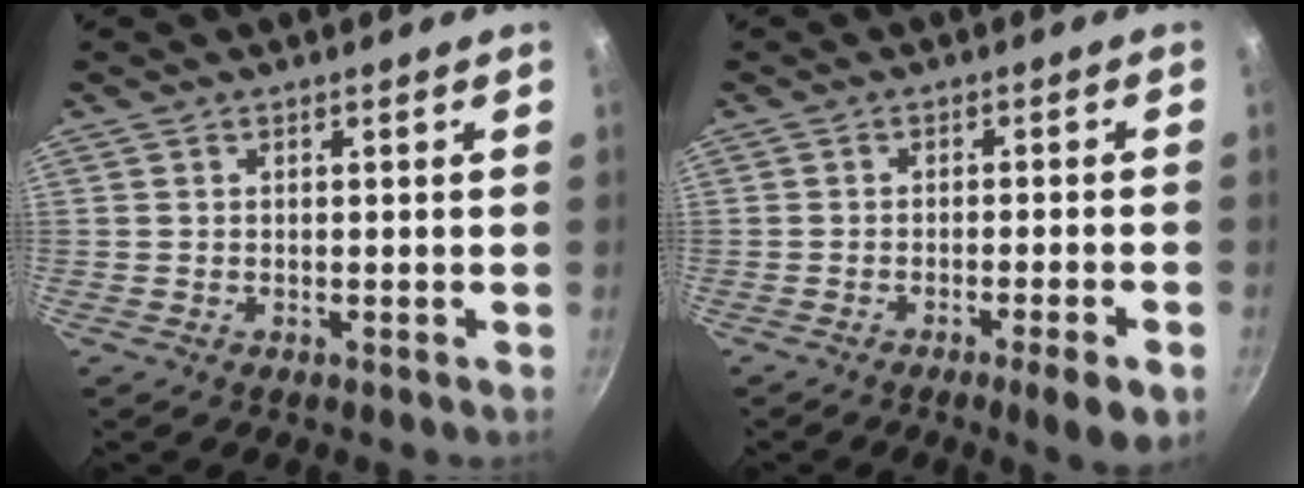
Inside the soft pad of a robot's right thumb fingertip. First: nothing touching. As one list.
[{"total": 6.1, "force": [-3.1, 0.6, 5.2], "torque": [-0.074, 0.012, -0.040]}]